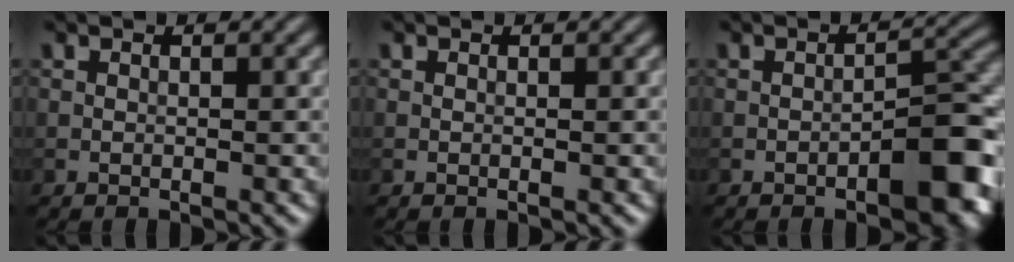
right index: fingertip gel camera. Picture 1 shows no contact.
{"total": 0.0}
{"total": 5.5, "force": [-2.3, 2.0, 4.6], "torque": [-0.062, 0.013, -0.035]}